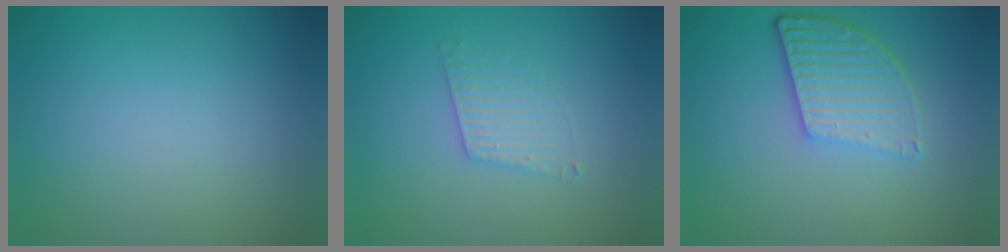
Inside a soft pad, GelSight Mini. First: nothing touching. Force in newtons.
{"total": 2.1, "press": 2.1, "slide": 0.3}
{"total": 5.4, "press": 3.9, "slide": 3.8}